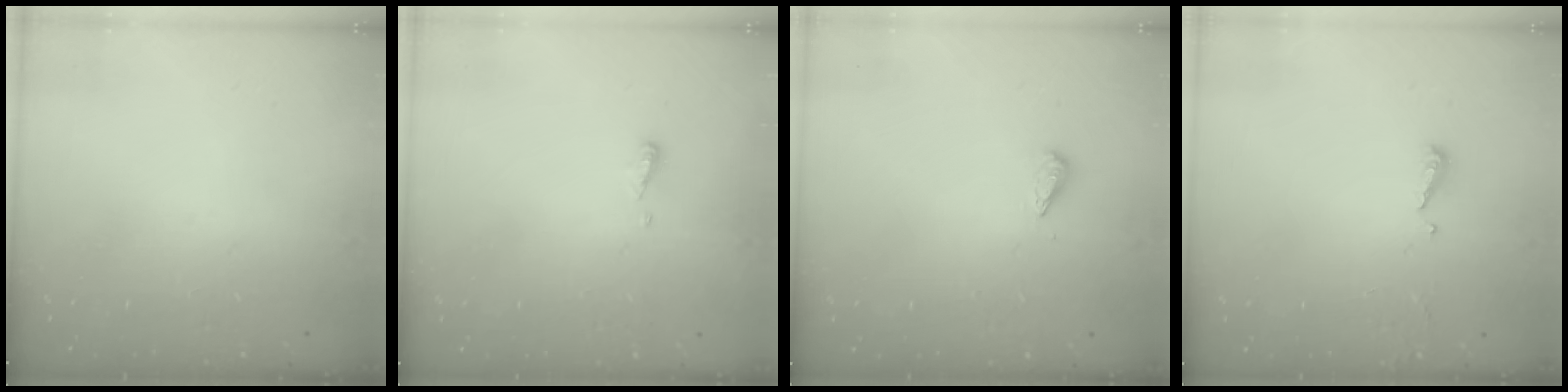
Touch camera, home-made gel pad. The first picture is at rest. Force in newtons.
{"total": 4.3, "press": 4.2, "slide": 0.4}
{"total": 2.9, "press": 2.9, "slide": 0.4}
{"total": 4.9, "press": 4.8, "slide": 0.4}